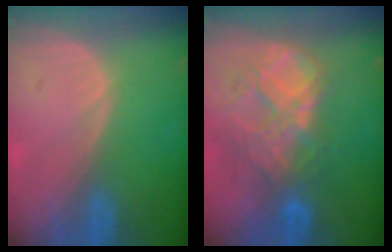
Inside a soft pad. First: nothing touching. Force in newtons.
{"total": 9.0, "press": 7.7, "slide": 4.7}